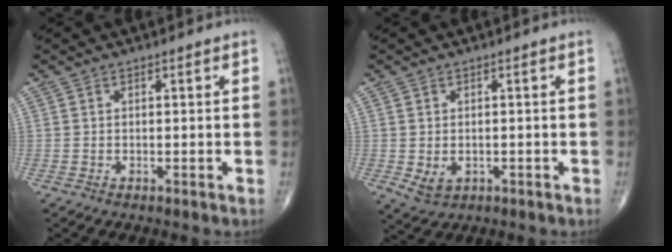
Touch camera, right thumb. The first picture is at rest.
{"total": 3.3, "force": [-0.6, 2.4, 2.2], "torque": [-0.036, -0.003, 0.002]}